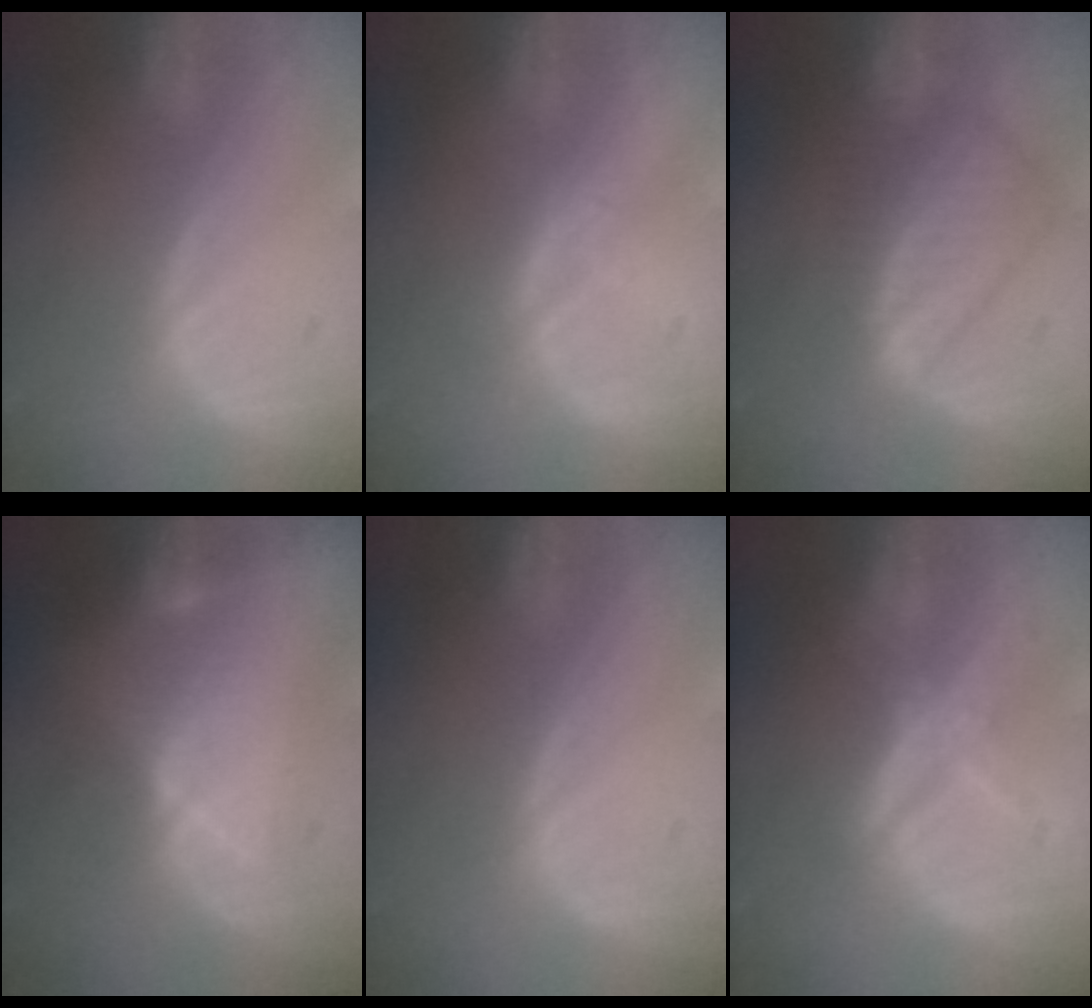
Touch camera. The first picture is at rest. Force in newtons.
{"total": 1.7, "press": 1.7, "slide": 0.1}
{"total": 8.4, "press": 7.3, "slide": 4.1}
{"total": 7.8, "press": 7.0, "slide": 3.6}
{"total": 0.0}
{"total": 6.7, "press": 5.9, "slide": 3.2}